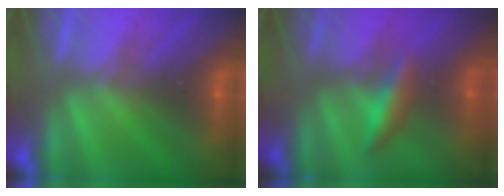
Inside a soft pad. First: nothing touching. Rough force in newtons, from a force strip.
{"total": 2.4}